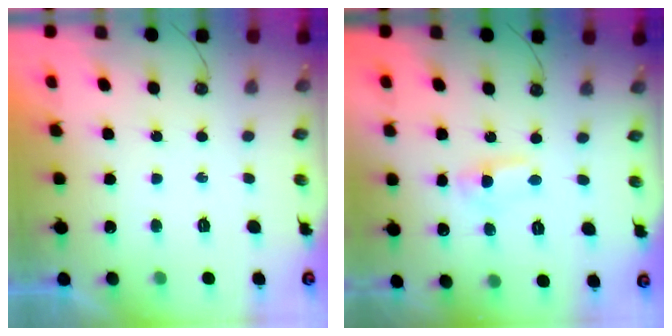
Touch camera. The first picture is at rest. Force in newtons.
{"total": 1.0, "press": 0.8, "slide": 0.6}